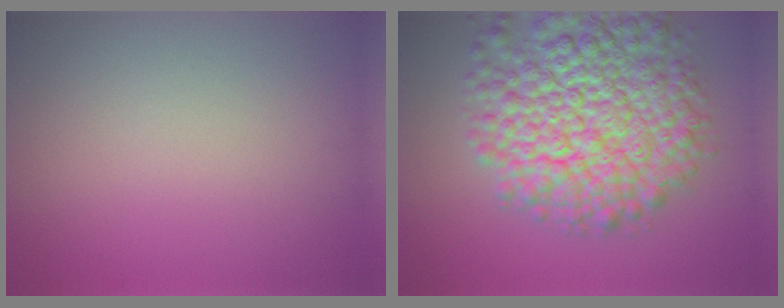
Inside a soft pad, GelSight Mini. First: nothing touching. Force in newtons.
{"total": 12.4, "press": 12.4, "slide": 0.5}